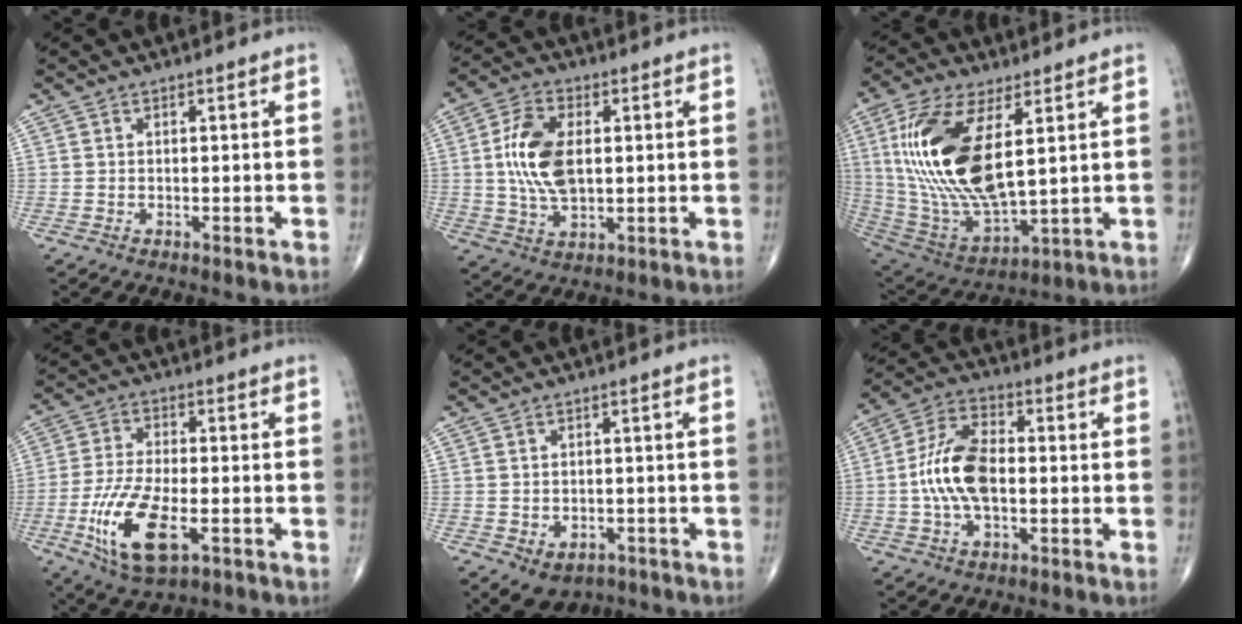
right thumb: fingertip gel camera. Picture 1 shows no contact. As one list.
[{"total": 11.5, "force": [1.2, 6.4, 9.5], "torque": [-0.185, 0.001, 0.025]}, {"total": 22.2, "force": [5.1, 9.4, 19.5], "torque": [-0.406, -0.029, 0.103]}, {"total": 12.9, "force": [-4.6, 5.5, 10.8], "torque": [-0.222, 0.004, -0.079]}, {"total": 7.3, "force": [-4.0, 5.3, 3.0], "torque": [-0.038, 0.023, -0.045]}, {"total": 11.7, "force": [-1.0, 6.2, 9.8], "torque": [-0.196, 0.027, -0.025]}]